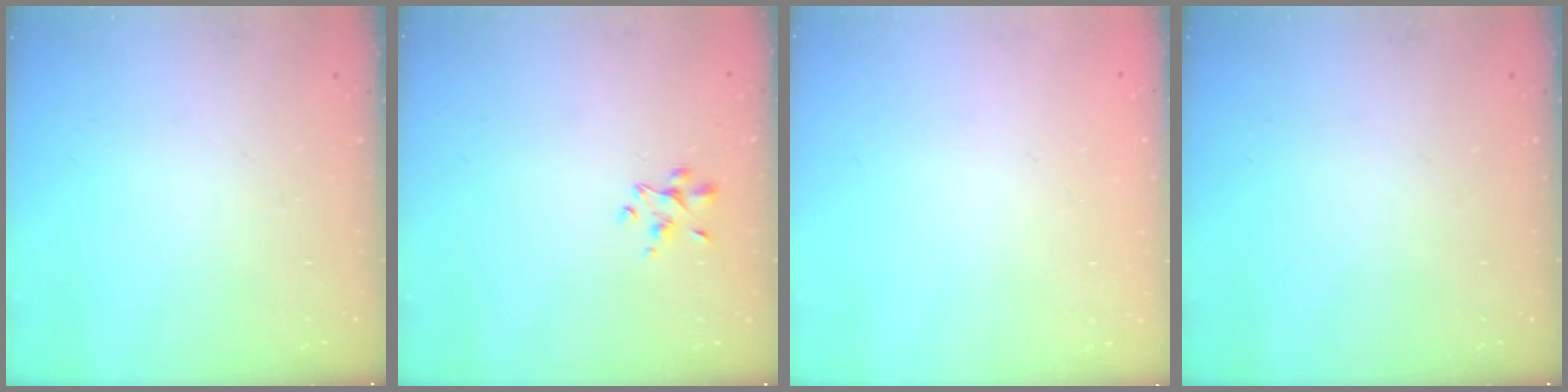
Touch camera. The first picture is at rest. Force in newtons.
{"total": 2.9, "press": 2.8, "slide": 0.9}
{"total": 1.8, "press": 1.7, "slide": 0.2}
{"total": 0.0}